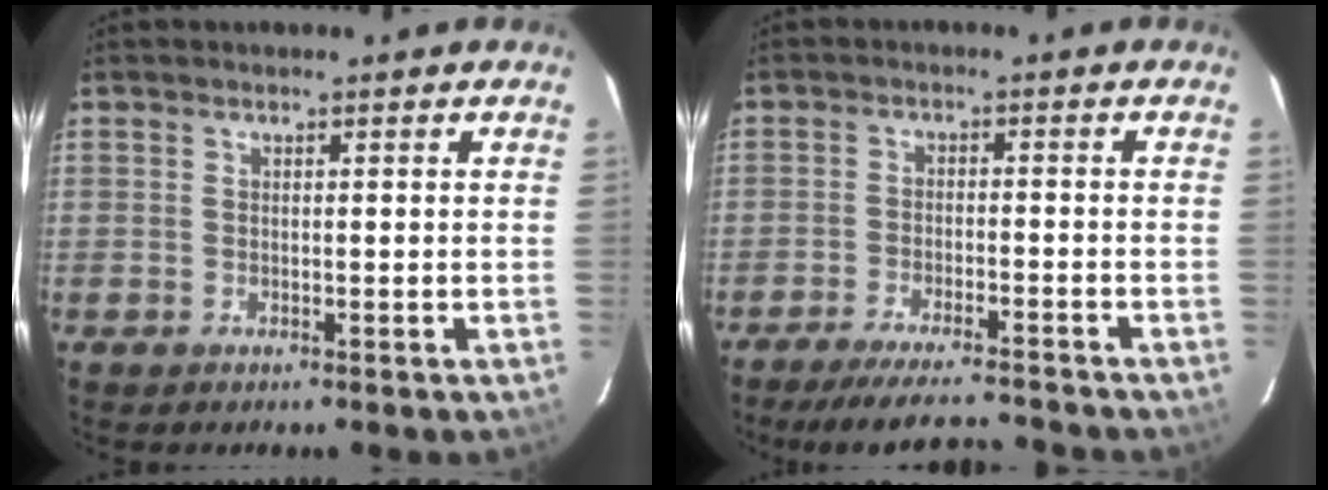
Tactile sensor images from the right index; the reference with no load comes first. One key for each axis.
{"total": 12.6, "fx": -11.4, "fy": 1.5, "fz": 5.0, "tx": -0.110, "ty": -0.009, "tz": -0.178}